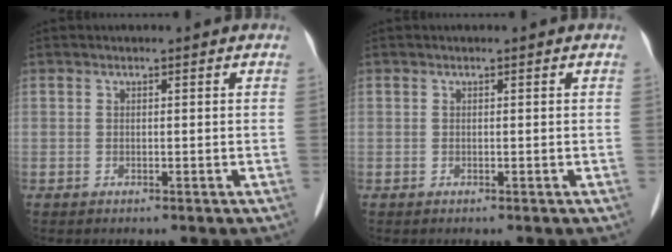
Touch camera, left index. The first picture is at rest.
{"total": 0.0}